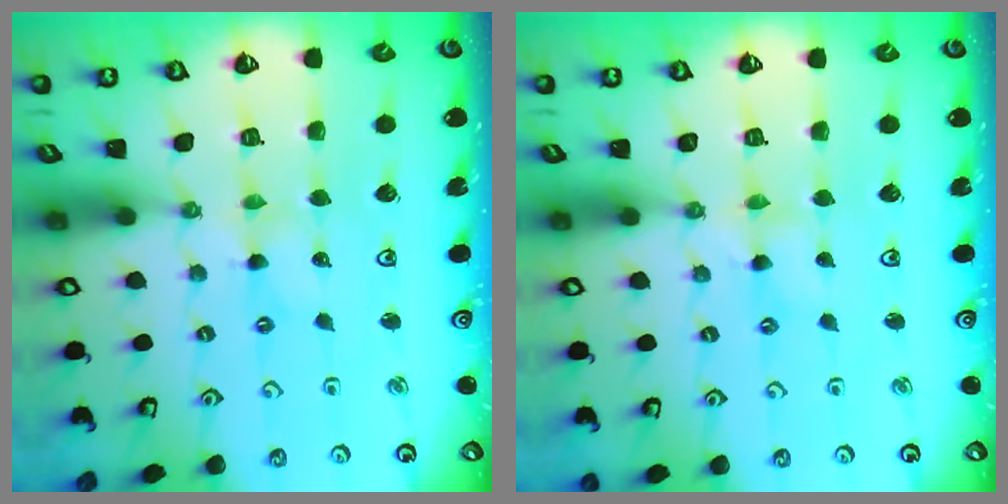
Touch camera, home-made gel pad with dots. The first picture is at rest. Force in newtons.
{"total": 0.7, "press": 0.7, "slide": 0.2}